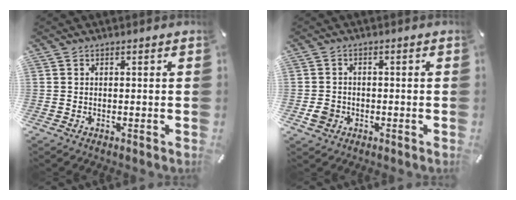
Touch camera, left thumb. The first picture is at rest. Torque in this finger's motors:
{"motor_torque": [0.39, 0.93, 0.18, -0.19, 0.13]}